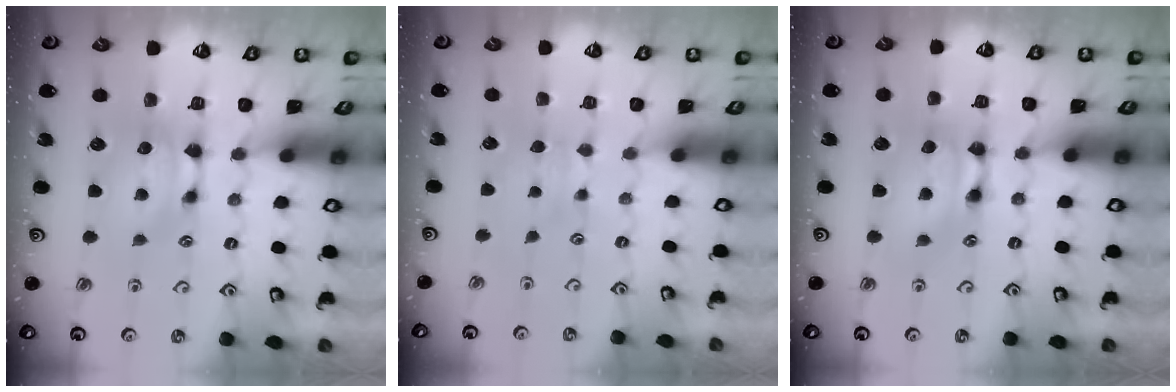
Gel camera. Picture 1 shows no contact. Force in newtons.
{"total": 2.2, "press": 2.2, "slide": 0.4}
{"total": 2.2, "press": 2.2, "slide": 0.1}